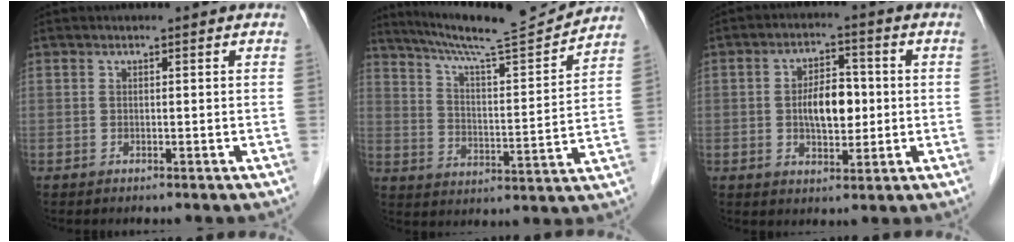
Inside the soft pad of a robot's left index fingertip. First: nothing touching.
{"total": 15.1, "force": [14.3, -0.6, 4.9], "torque": [-0.091, -0.017, 0.221]}
{"total": 6.9, "force": [-0.2, 3.4, 6.0], "torque": [-0.107, 0.006, -0.004]}